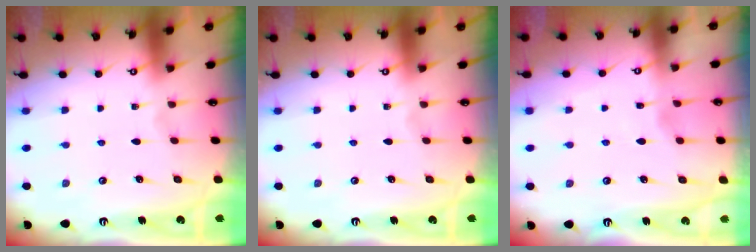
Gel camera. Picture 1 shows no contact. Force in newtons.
{"total": 0.0}
{"total": 2.9, "press": 2.9, "slide": 0.4}